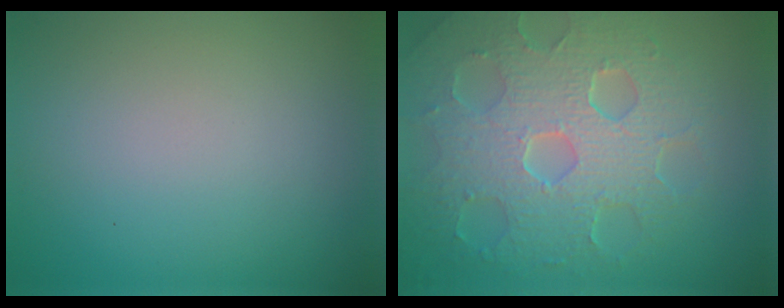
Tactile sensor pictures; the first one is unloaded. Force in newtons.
{"total": 8.8, "press": 6.3, "slide": 6.1}